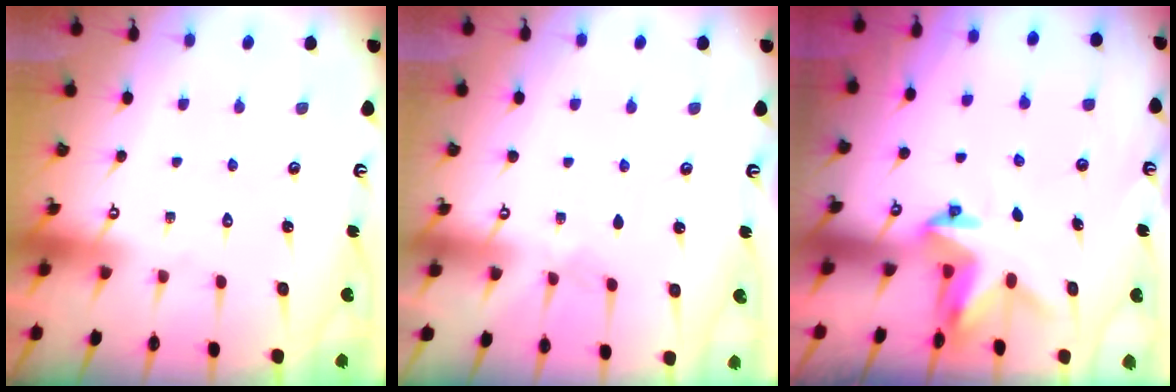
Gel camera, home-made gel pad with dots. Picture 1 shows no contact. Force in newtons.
{"total": 2.3, "press": 2.2, "slide": 0.5}
{"total": 3.4, "press": 3.4, "slide": 0.1}